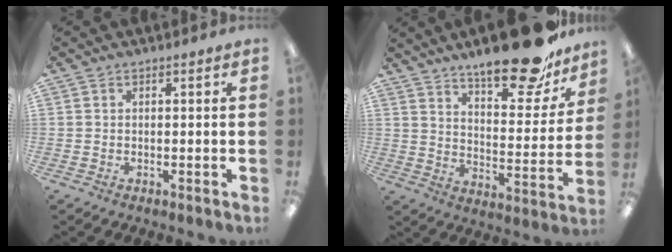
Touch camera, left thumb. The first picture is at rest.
{"total": 20.1, "force": [15.7, 6.3, 10.8], "torque": [-0.158, -0.102, 0.262]}